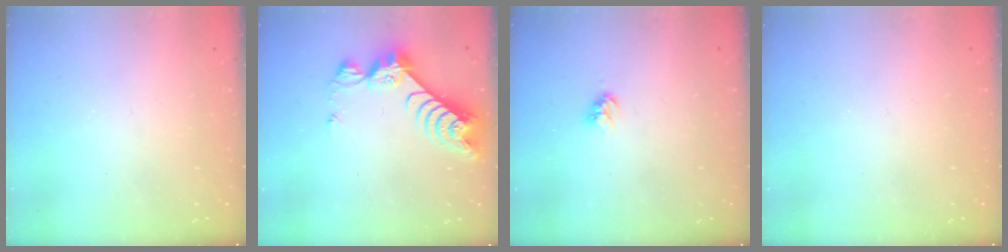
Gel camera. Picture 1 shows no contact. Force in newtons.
{"total": 9.7, "press": 9.7, "slide": 0.8}
{"total": 3.9, "press": 3.8, "slide": 0.5}
{"total": 0.0}